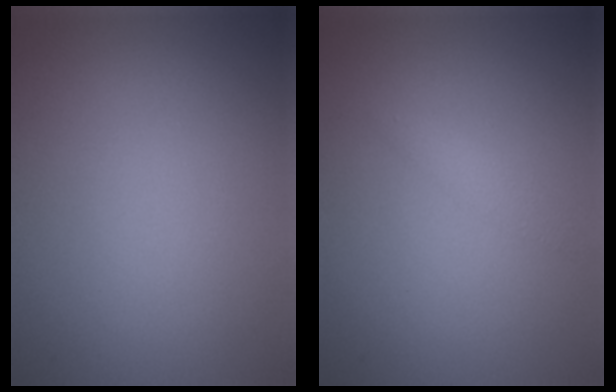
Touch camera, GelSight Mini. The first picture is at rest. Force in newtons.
{"total": 1.2, "press": 1.2, "slide": 0.0}